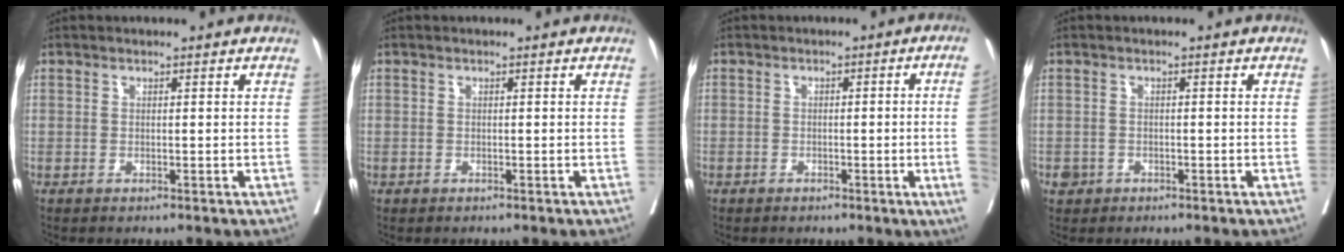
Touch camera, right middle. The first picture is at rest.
{"total": 0.0}
{"total": 5.1, "force": [-1.0, -1.0, 4.9], "torque": [-0.056, -0.001, -0.015]}
{"total": 1.6, "force": [-0.9, 1.3, 0.3], "torque": [-0.007, 0.004, -0.013]}